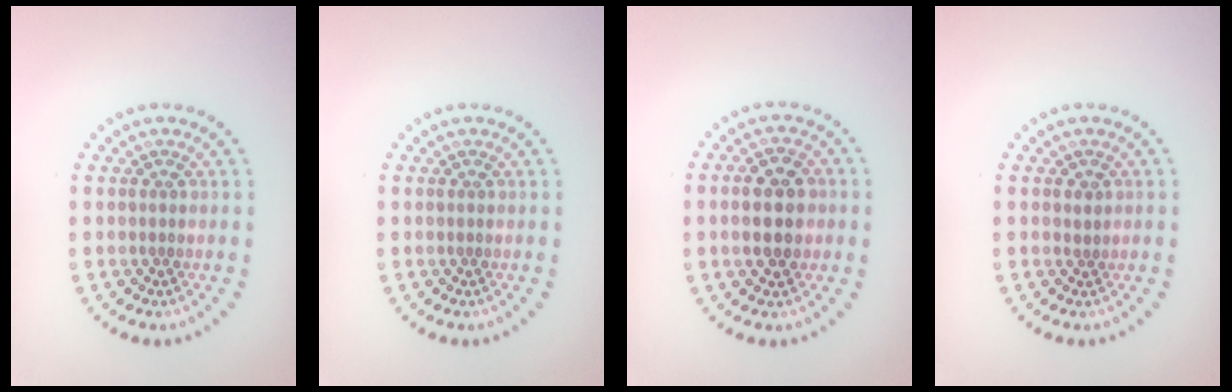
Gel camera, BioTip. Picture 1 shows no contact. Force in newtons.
{"total": 0.0}
{"total": 4.5, "press": 4.5, "slide": 0.2}
{"total": 0.5, "press": 0.4, "slide": 0.4}